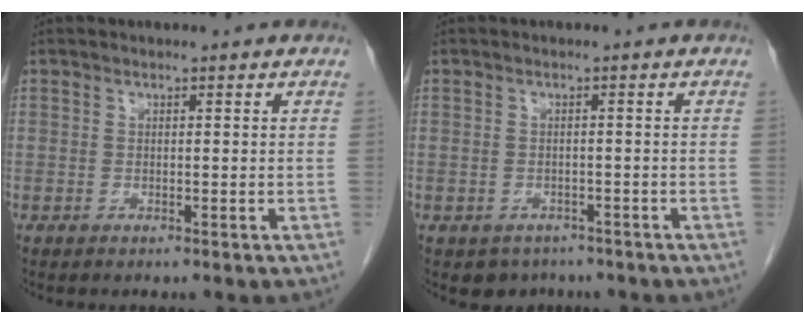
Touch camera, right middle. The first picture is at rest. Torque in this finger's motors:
{"motor_torque": [0.13, -0.12, -0.06, -0.01]}